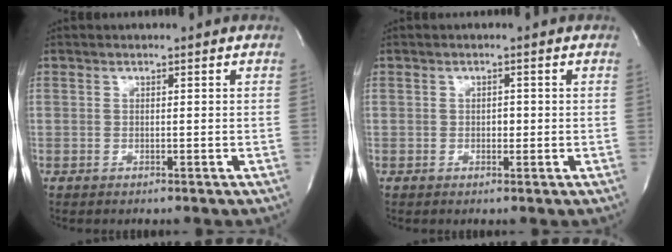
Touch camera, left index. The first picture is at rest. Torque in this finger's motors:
{"motor_torque": [0.04, 0.01, 0.01, -0.01]}